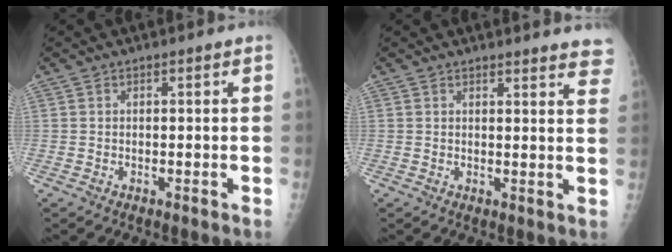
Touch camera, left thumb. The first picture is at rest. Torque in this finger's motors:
{"motor_torque": [-0.33, 0.22, -0.15, -0.14, 0.02]}